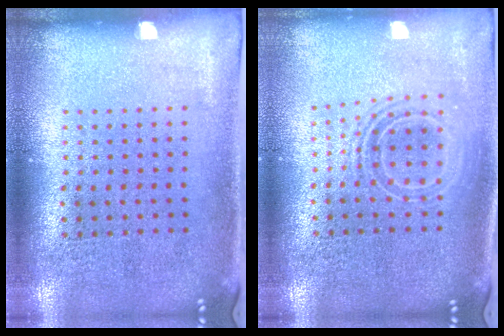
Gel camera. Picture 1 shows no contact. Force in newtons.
{"total": 1.7, "press": 1.3, "slide": 1.1}